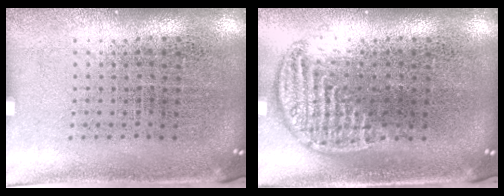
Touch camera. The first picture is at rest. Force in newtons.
{"total": 1.1, "press": 1.0, "slide": 0.4}